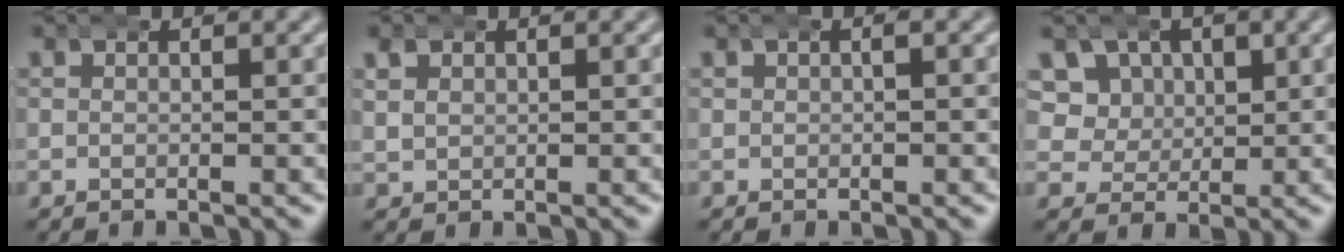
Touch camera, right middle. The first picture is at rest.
{"total": 1.8, "force": [1.0, 1.3, 0.7], "torque": [-0.020, 0.001, 0.023]}
{"total": 0.6, "force": [0.2, 0.4, 0.4], "torque": [-0.007, 0.001, 0.008]}
{"total": 8.7, "force": [2.3, 7.7, 3.5], "torque": [-0.095, -0.014, 0.033]}